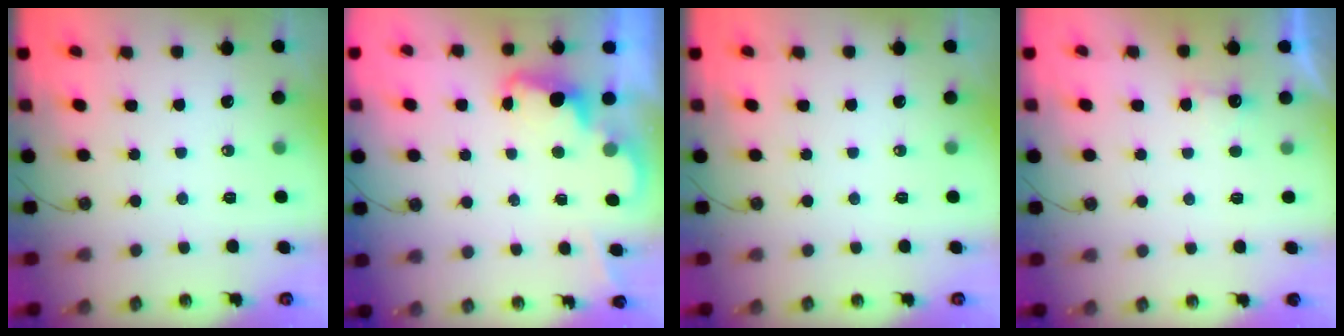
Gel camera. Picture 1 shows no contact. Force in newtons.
{"total": 2.3, "press": 2.3, "slide": 0.5}
{"total": 0.0}
{"total": 2.5, "press": 2.4, "slide": 1.0}